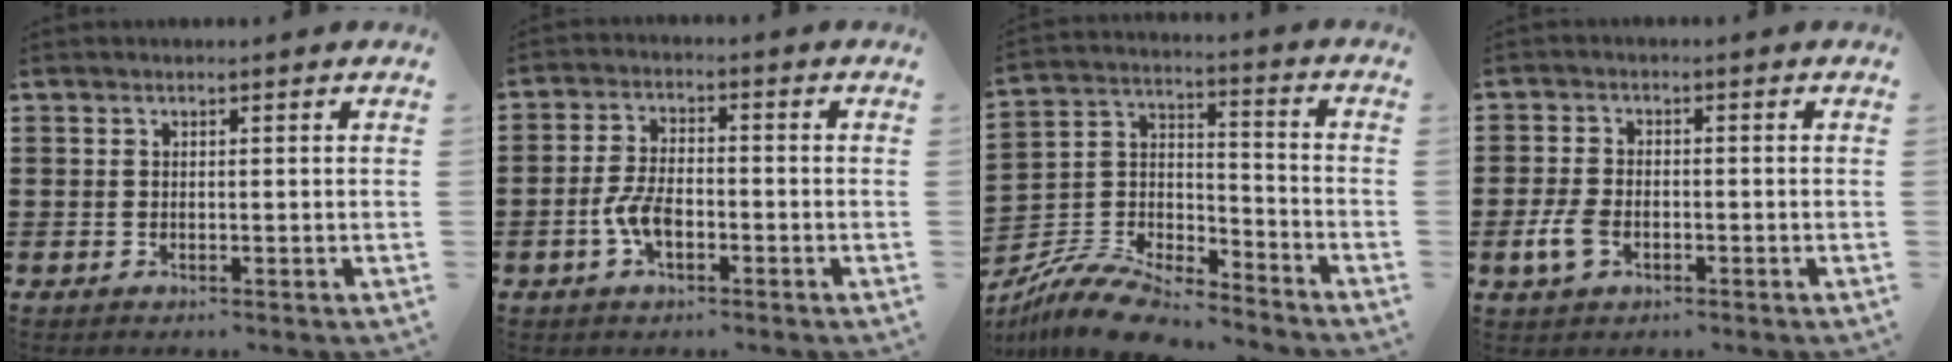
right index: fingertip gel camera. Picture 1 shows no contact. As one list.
[{"total": 5.4, "force": [-1.9, 2.5, 4.4], "torque": [-0.102, -0.004, -0.038]}, {"total": 9.8, "force": [-9.1, 1.7, 3.1], "torque": [-0.073, 0.011, -0.182]}, {"total": 4.0, "force": [-1.4, 2.3, 3.0], "torque": [-0.080, -0.009, -0.030]}]